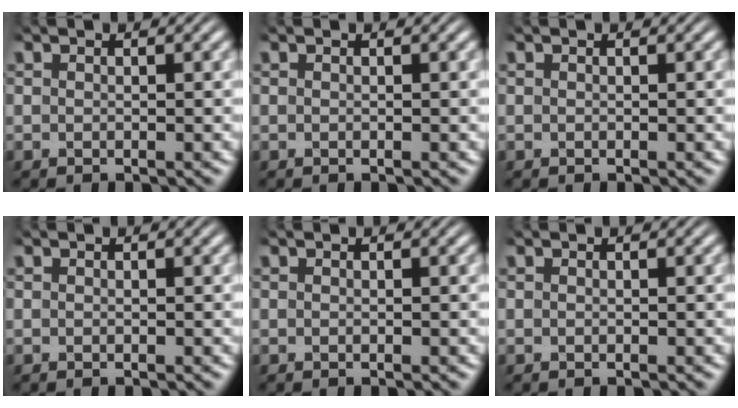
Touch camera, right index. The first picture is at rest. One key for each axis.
{"total": 0.0}
{"total": 0.0}
{"total": 0.0}
{"total": 0.0}
{"total": 0.0}